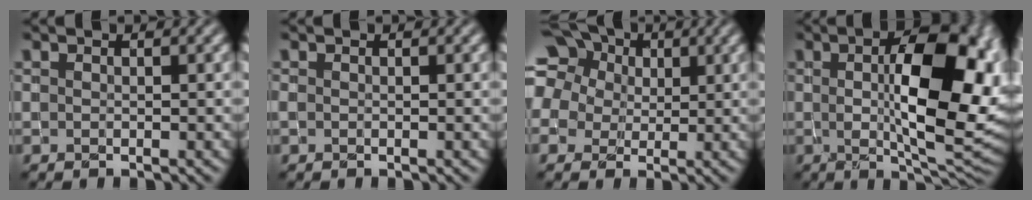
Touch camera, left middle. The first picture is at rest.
{"total": 0.0}
{"total": 12.6, "force": [5.7, 9.8, 5.4], "torque": [-0.139, 0.037, 0.080]}
{"total": 12.7, "force": [1.4, 5.1, 11.5], "torque": [-0.150, 0.003, 0.026]}